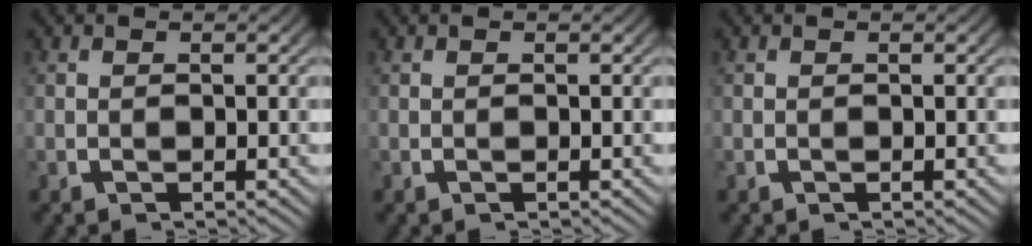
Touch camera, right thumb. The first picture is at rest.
{"total": 0.0}
{"total": 0.0}